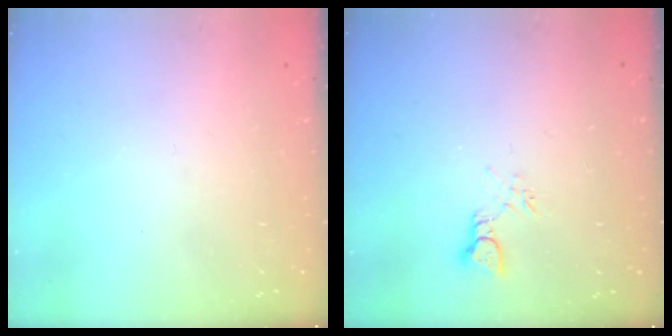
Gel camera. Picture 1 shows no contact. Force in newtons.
{"total": 2.6, "press": 2.6, "slide": 0.2}